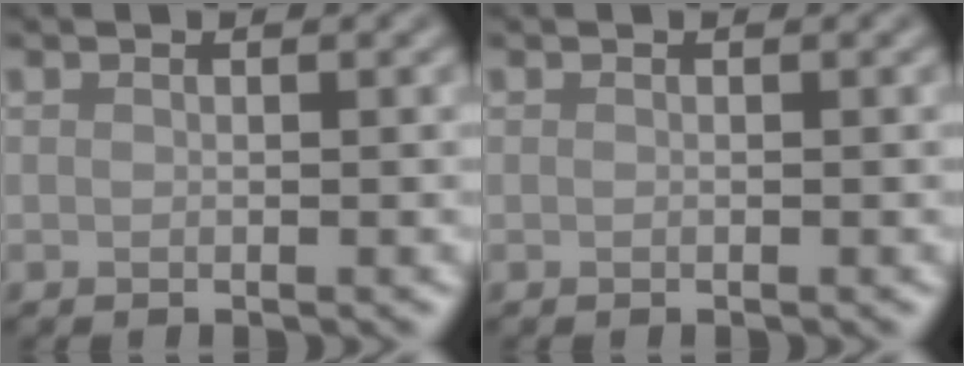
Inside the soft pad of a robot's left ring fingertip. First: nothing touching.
{"total": 0.0}